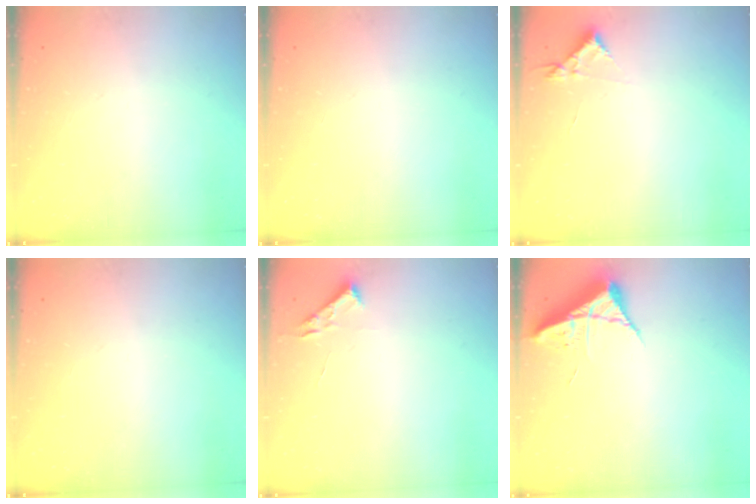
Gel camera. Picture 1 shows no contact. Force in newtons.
{"total": 0.0}
{"total": 4.1, "press": 4.1, "slide": 0.5}
{"total": 0.0}
{"total": 2.7, "press": 2.7, "slide": 0.4}
{"total": 9.2, "press": 9.2, "slide": 0.8}